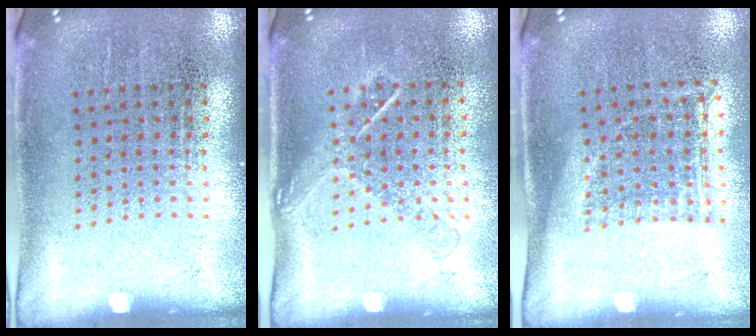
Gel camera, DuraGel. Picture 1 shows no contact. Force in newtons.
{"total": 1.2, "press": 0.9, "slide": 0.9}
{"total": 1.2, "press": 0.9, "slide": 0.8}